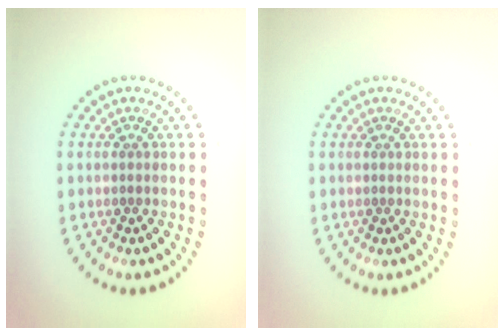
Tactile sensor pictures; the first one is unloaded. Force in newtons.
{"total": 0.0}